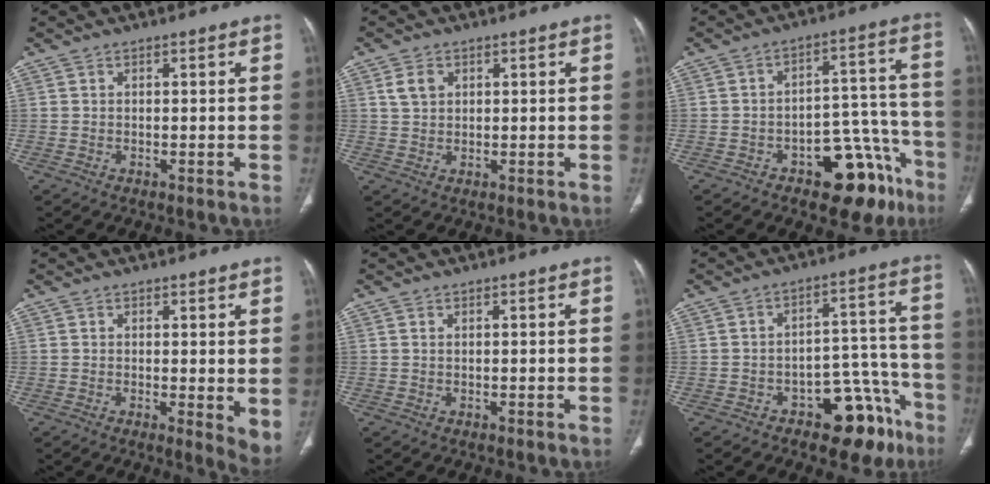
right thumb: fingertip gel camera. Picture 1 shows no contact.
{"total": 3.3, "force": [1.3, 2.4, 1.9], "torque": [-0.031, 0.002, 0.030]}
{"total": 15.5, "force": [-9.1, 7.8, 9.8], "torque": [-0.069, 0.087, -0.123]}
{"total": 4.6, "force": [0.6, 1.6, 4.3], "torque": [-0.058, -0.016, 0.009]}
{"total": 0.0}
{"total": 13.2, "force": [-8.0, 7.0, 7.7], "torque": [-0.045, 0.085, -0.109]}